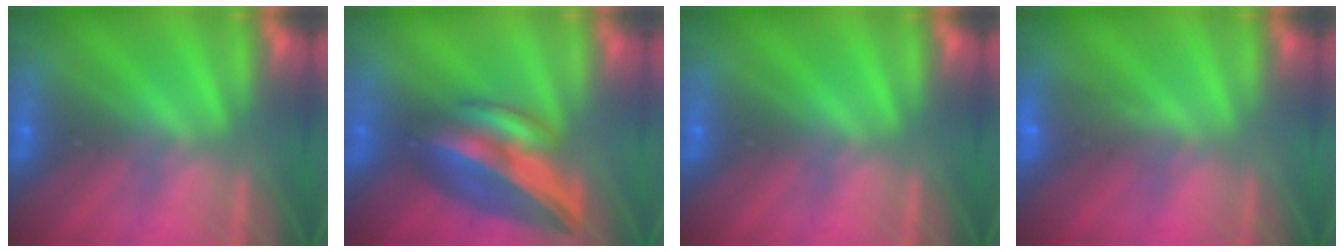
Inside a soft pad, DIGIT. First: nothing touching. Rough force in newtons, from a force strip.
{"total": 5.7}
{"total": 0.0}
{"total": 3.2}